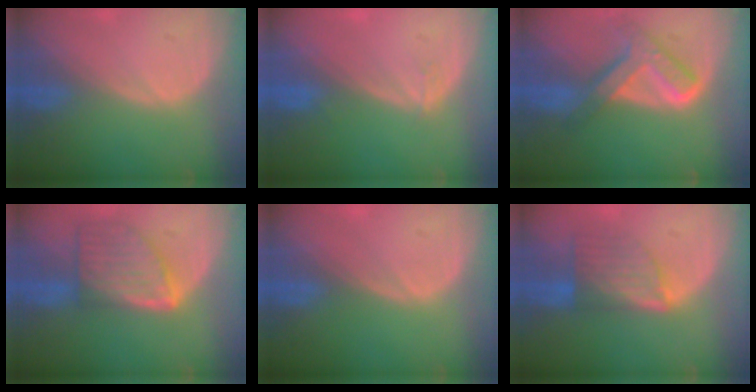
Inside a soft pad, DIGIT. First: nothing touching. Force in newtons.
{"total": 0.9, "press": 0.8, "slide": 0.2}
{"total": 8.0, "press": 6.8, "slide": 4.3}
{"total": 8.2, "press": 7.3, "slide": 3.6}
{"total": 0.0}
{"total": 7.2, "press": 6.3, "slide": 3.4}